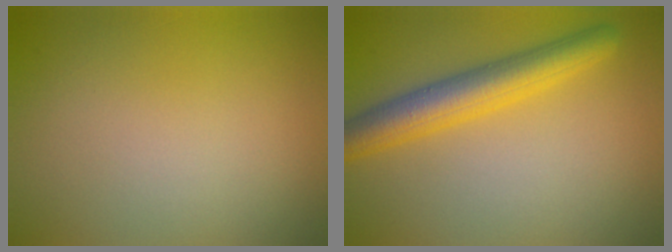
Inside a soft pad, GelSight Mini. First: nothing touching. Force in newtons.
{"total": 5.3, "press": 5.3, "slide": 0.1}